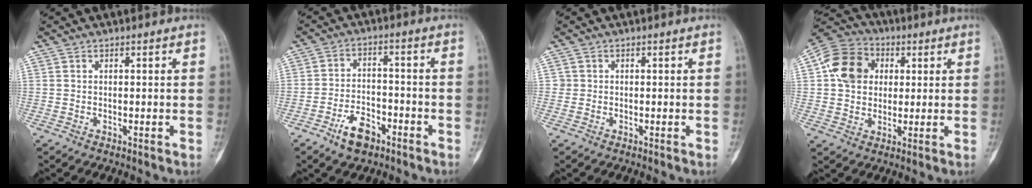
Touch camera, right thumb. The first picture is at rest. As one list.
[{"total": 7.3, "force": [-4.5, 4.0, 4.1], "torque": [-0.058, 0.033, -0.078]}, {"total": 0.8, "force": [0.1, 0.8, 0.0], "torque": [0.009, 0.005, 0.001]}, {"total": 12.1, "force": [2.4, 9.9, 6.5], "torque": [-0.096, 0.006, 0.032]}]